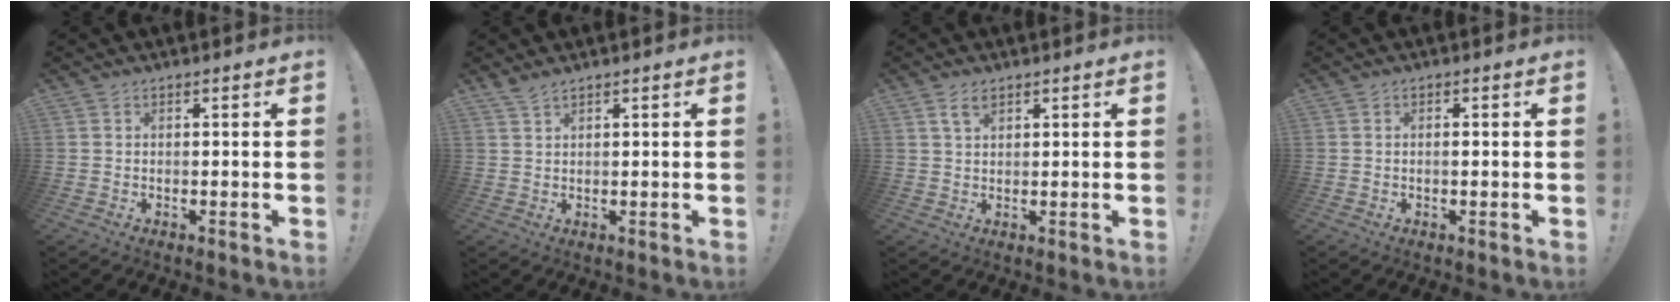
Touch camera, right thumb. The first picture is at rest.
{"total": 2.1, "force": [1.7, 0.3, 1.1], "torque": [-0.024, -0.009, 0.032]}
{"total": 3.4, "force": [2.0, 1.4, 2.4], "torque": [-0.041, -0.004, 0.035]}
{"total": 1.0, "force": [-0.3, 0.1, 0.9], "torque": [-0.010, -0.002, -0.008]}